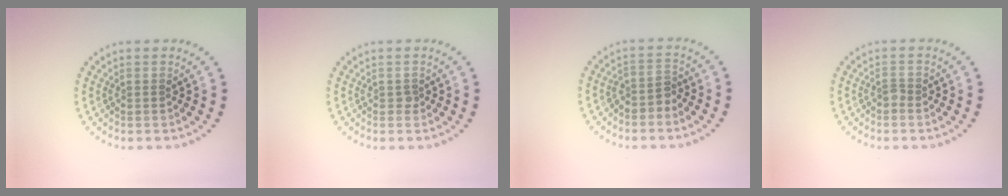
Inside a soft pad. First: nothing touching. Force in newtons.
{"total": 0.5, "press": 0.4, "slide": 0.3}
{"total": 1.8, "press": 1.5, "slide": 1.1}
{"total": 0.7, "press": 0.5, "slide": 0.5}